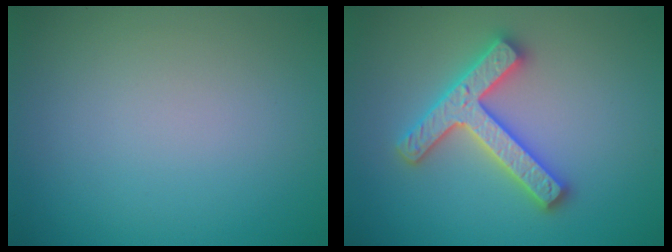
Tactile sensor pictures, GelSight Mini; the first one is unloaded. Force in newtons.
{"total": 4.7, "press": 4.6, "slide": 0.8}